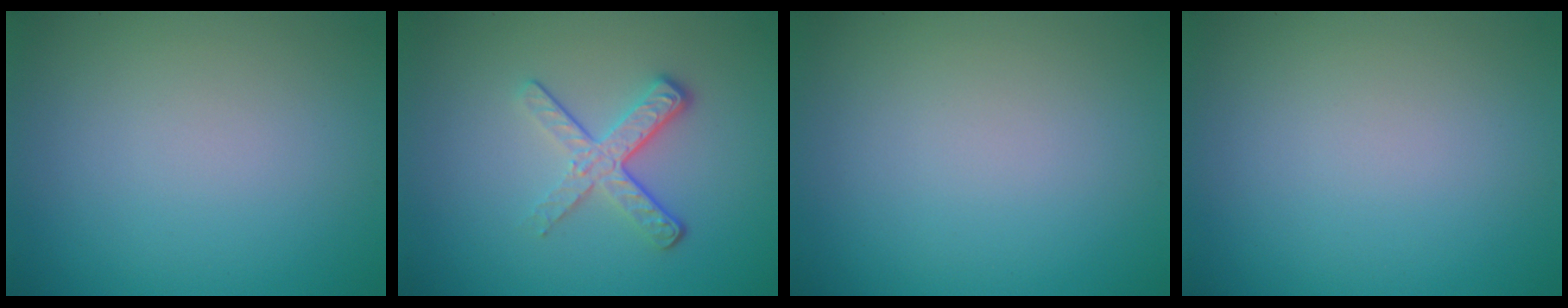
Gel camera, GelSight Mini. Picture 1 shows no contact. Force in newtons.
{"total": 3.7, "press": 2.5, "slide": 2.7}
{"total": 0.0}
{"total": 0.0}